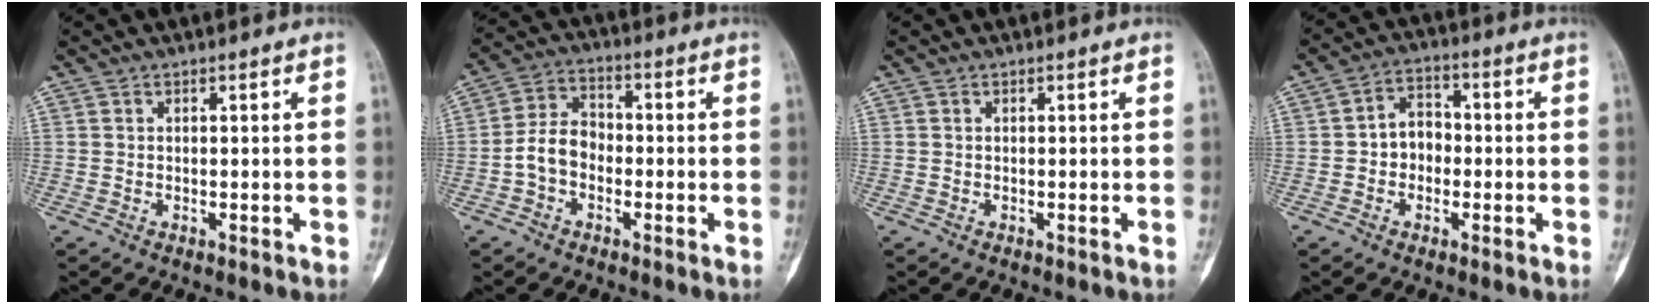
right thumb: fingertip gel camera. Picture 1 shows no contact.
{"total": 7.4, "force": [-1.9, 5.5, 4.6], "torque": [-0.075, 0.032, -0.047]}
{"total": 0.0}
{"total": 6.0, "force": [-0.8, 4.8, 3.5], "torque": [-0.027, 0.022, -0.025]}